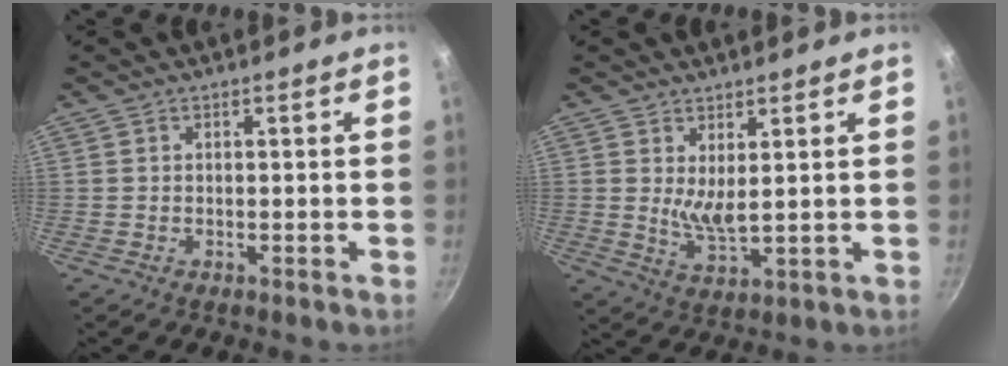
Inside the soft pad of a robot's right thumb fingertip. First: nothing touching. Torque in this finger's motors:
{"motor_torque": [0.70, 0.19, 0.58, 0.34, 0.13]}